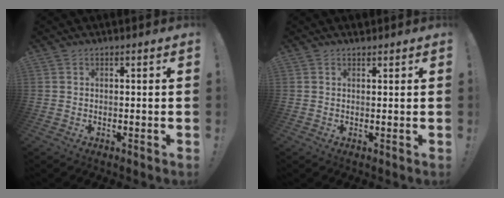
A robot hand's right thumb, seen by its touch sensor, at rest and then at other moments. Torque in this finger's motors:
{"motor_torque": [0.02, 0.17, 0.25, 0.02, -0.01]}